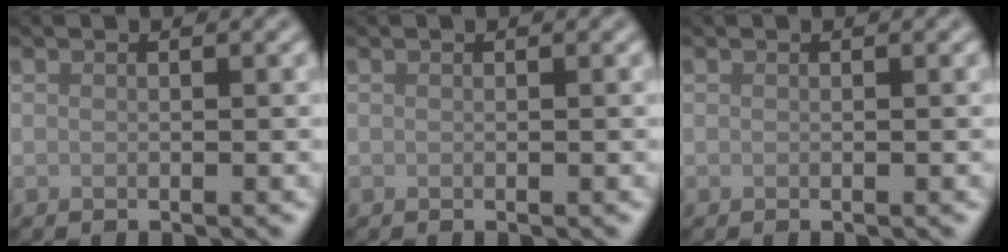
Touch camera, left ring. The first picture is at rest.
{"total": 0.0}
{"total": 0.0}